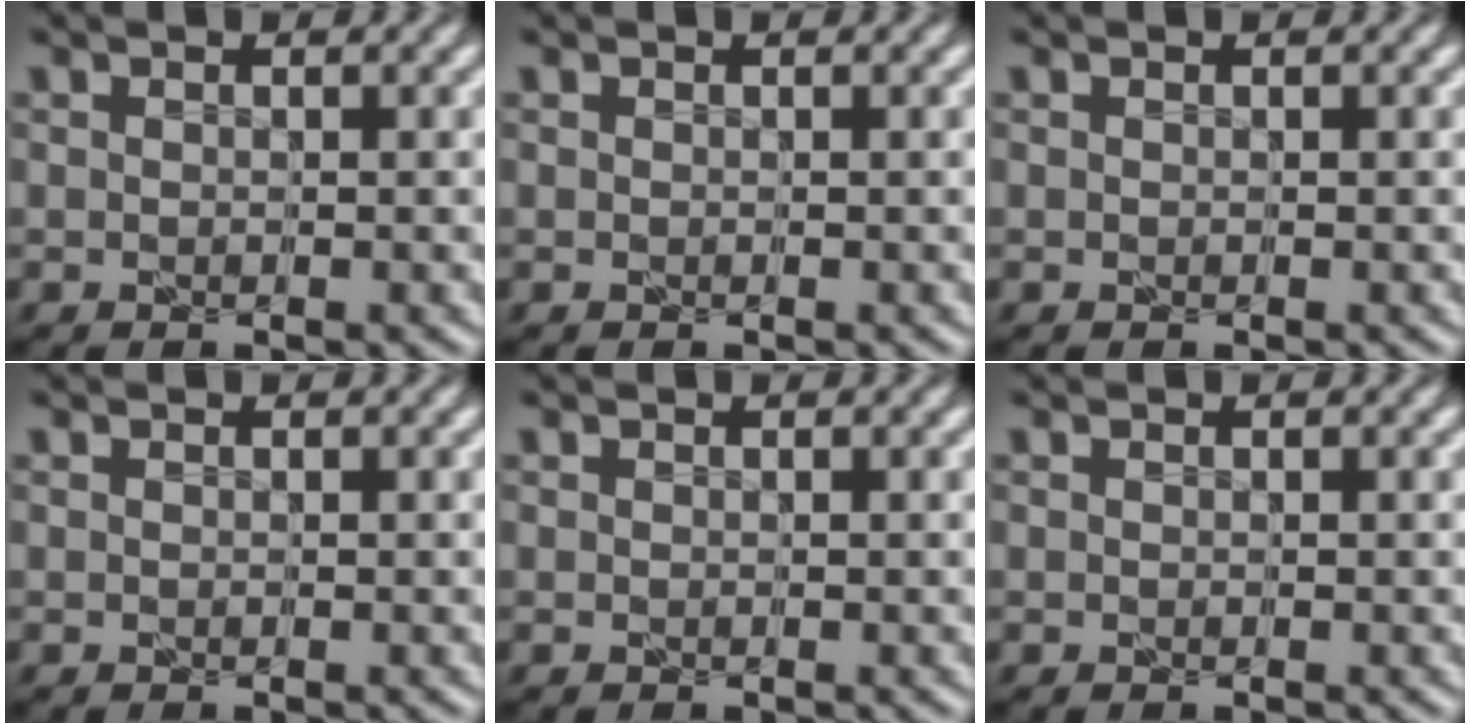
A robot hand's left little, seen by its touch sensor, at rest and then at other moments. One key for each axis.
{"total": 0.0}
{"total": 0.0}
{"total": 0.0}
{"total": 0.0}
{"total": 0.0}